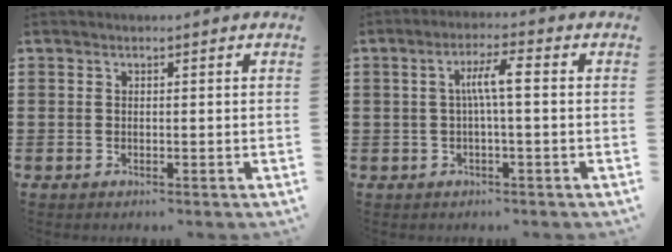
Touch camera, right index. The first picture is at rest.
{"total": 4.9, "force": [0.0, 0.5, 4.8], "torque": [-0.091, 0.007, -0.005]}